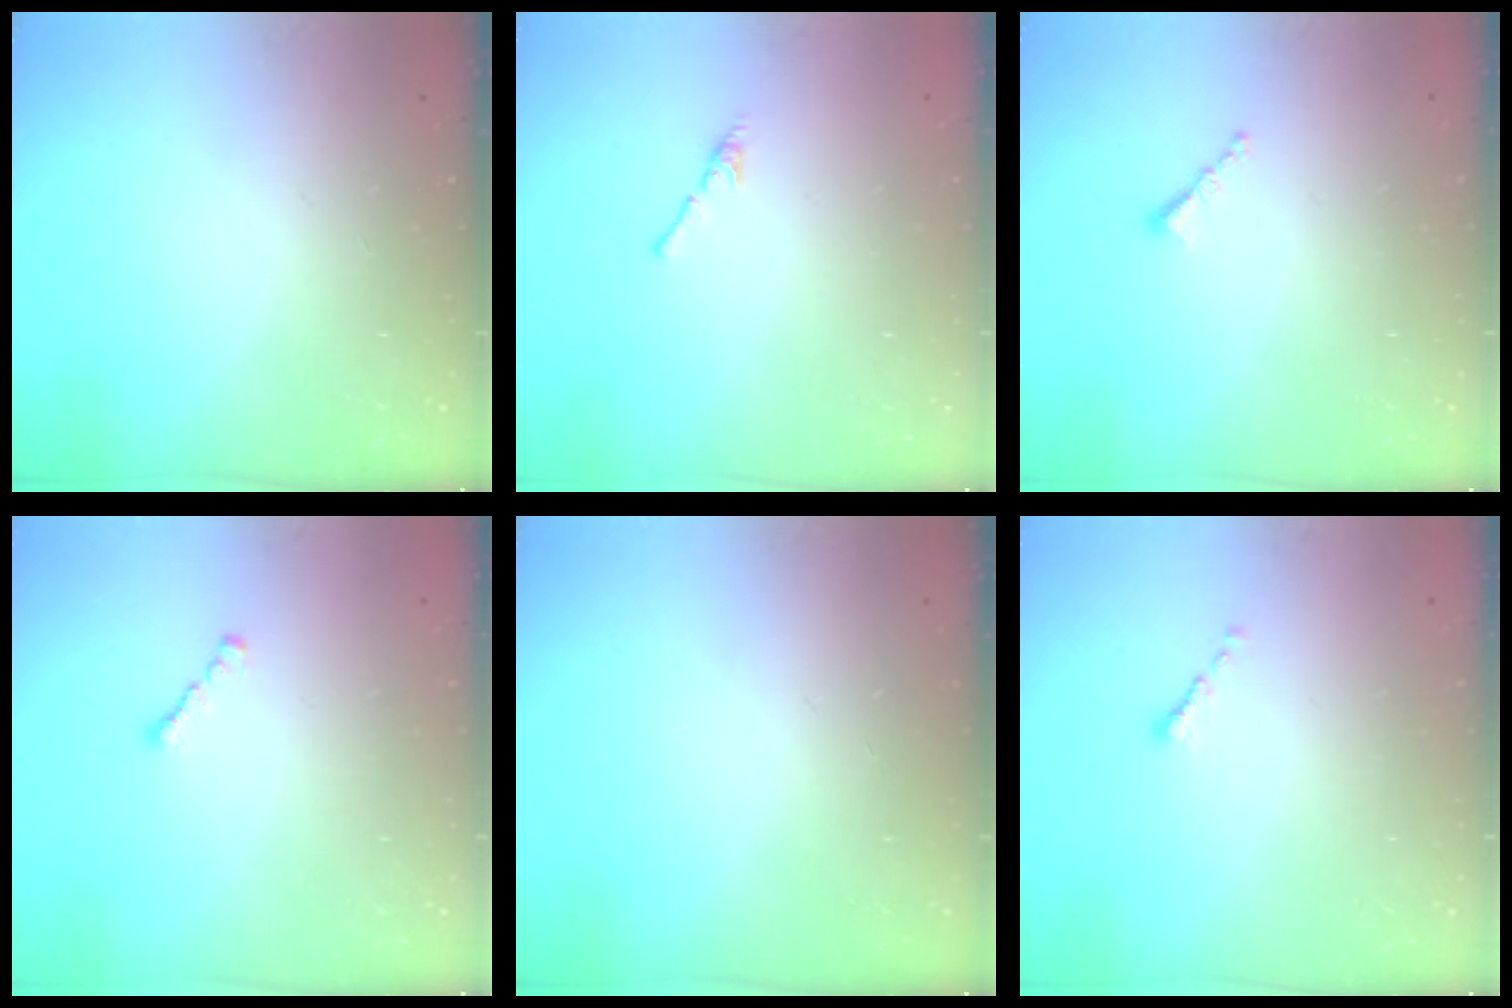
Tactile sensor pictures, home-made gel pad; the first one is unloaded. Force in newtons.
{"total": 2.7, "press": 2.7, "slide": 0.7}
{"total": 1.0, "press": 0.9, "slide": 0.4}
{"total": 1.3, "press": 1.2, "slide": 0.5}
{"total": 0.0}
{"total": 0.6, "press": 0.5, "slide": 0.3}